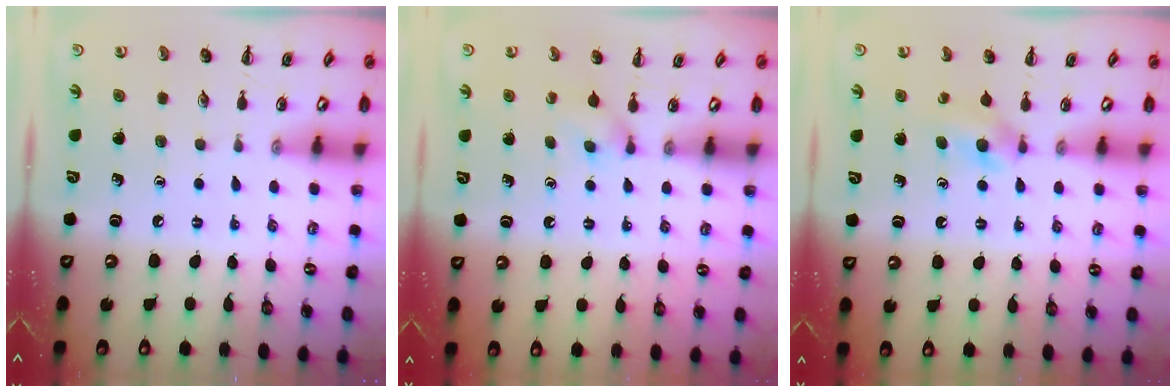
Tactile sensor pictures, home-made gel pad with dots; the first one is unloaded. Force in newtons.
{"total": 2.8, "press": 2.5, "slide": 1.2}
{"total": 4.5, "press": 4.2, "slide": 1.5}